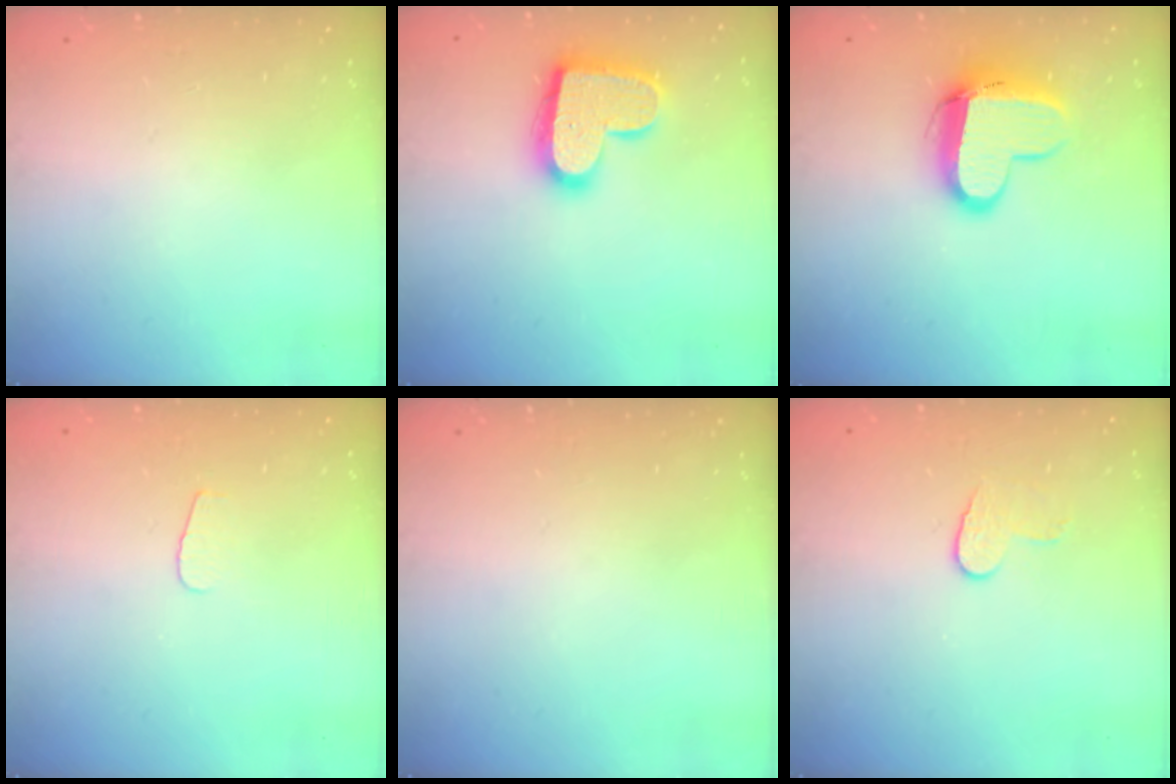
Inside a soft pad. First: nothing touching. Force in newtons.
{"total": 17.0, "press": 17.0, "slide": 1.1}
{"total": 11.4, "press": 11.4, "slide": 1.1}
{"total": 3.5, "press": 3.5, "slide": 0.4}
{"total": 0.0}
{"total": 6.1, "press": 6.1, "slide": 0.5}